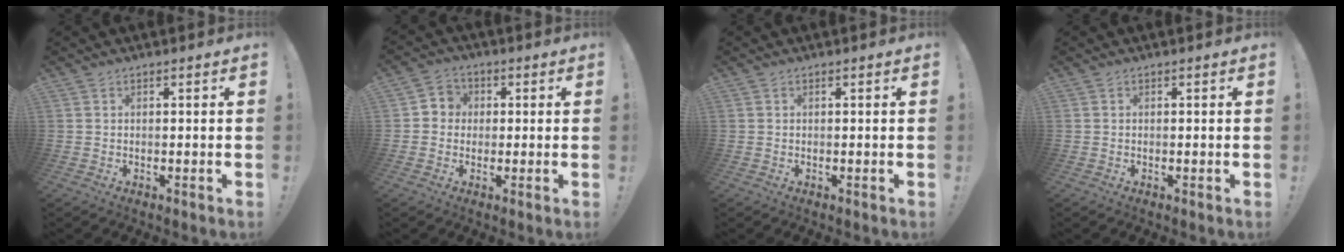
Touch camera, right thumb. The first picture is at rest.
{"total": 4.7, "force": [-0.5, 4.5, 1.2], "torque": [-0.022, 0.014, -0.009]}
{"total": 0.0}
{"total": 0.0}